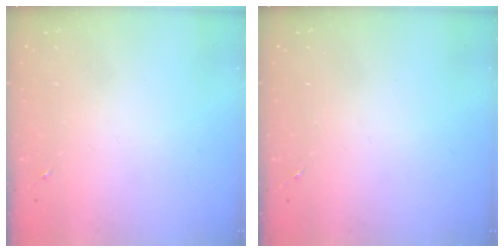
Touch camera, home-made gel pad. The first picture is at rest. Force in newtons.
{"total": 0.0}